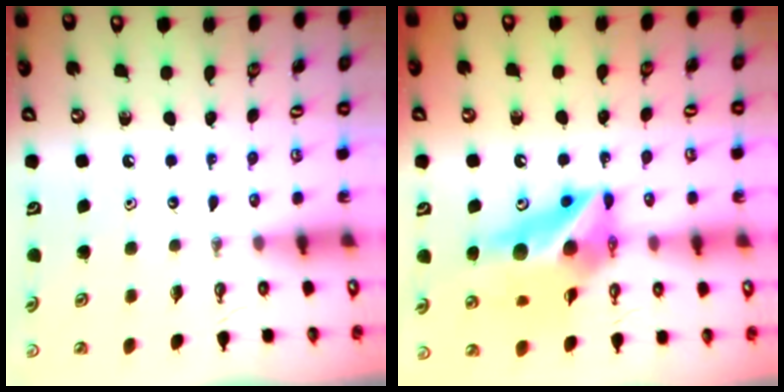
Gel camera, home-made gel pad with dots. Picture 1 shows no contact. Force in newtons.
{"total": 14.5, "press": 14.4, "slide": 1.5}